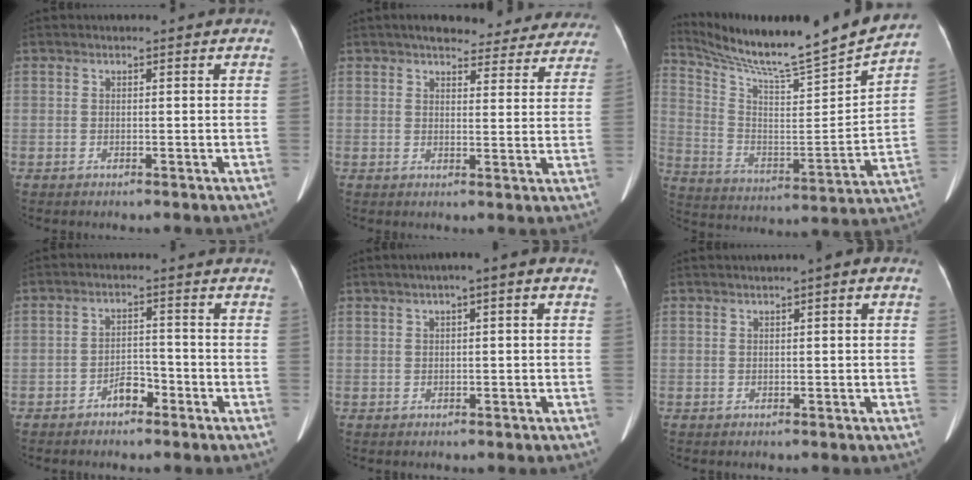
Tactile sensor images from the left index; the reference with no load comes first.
{"total": 18.1, "force": [16.2, 5.6, 5.8], "torque": [-0.050, 0.008, 0.178]}
{"total": 22.0, "force": [20.3, -1.3, 8.4], "torque": [-0.163, -0.069, 0.309]}
{"total": 3.4, "force": [-2.5, 1.4, 1.7], "torque": [-0.028, 0.004, -0.043]}
{"total": 3.0, "force": [0.7, 0.5, 2.8], "torque": [-0.039, 0.016, 0.009]}
{"total": 1.4, "force": [0.3, 0.4, 1.3], "torque": [-0.017, 0.013, 0.002]}